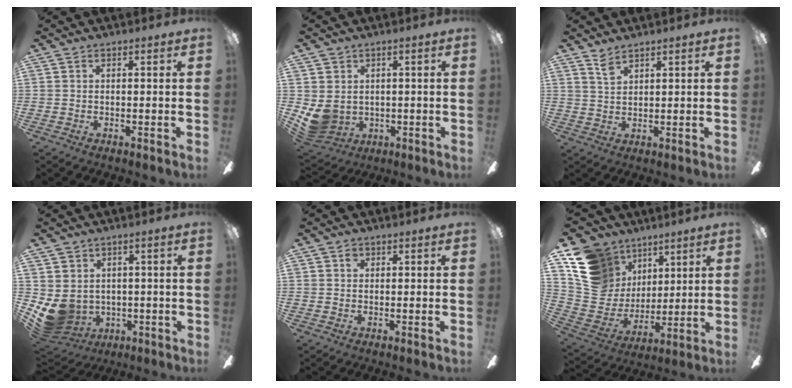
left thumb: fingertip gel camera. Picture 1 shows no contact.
{"total": 7.1, "force": [-0.2, 6.6, 2.6], "torque": [-0.082, -0.006, -0.002]}
{"total": 3.4, "force": [2.8, 1.1, 1.6], "torque": [-0.038, -0.005, 0.052]}
{"total": 7.9, "force": [-0.9, 7.4, 2.7], "torque": [-0.092, -0.013, -0.010]}
{"total": 1.2, "force": [0.5, 0.9, 0.5], "torque": [-0.004, 0.001, 0.007]}
{"total": 16.4, "force": [8.3, 12.9, 6.0], "torque": [-0.141, -0.044, 0.167]}